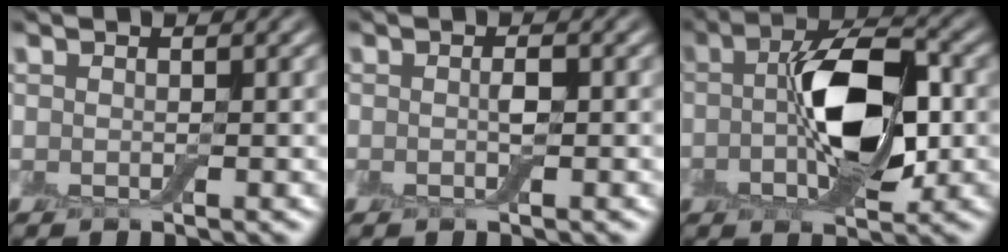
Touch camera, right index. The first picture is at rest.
{"total": 0.9, "force": [-0.3, 0.2, 0.8], "torque": [-0.014, 0.000, -0.007]}
{"total": 8.5, "force": [-0.5, 3.9, 7.5], "torque": [-0.128, 0.005, -0.013]}